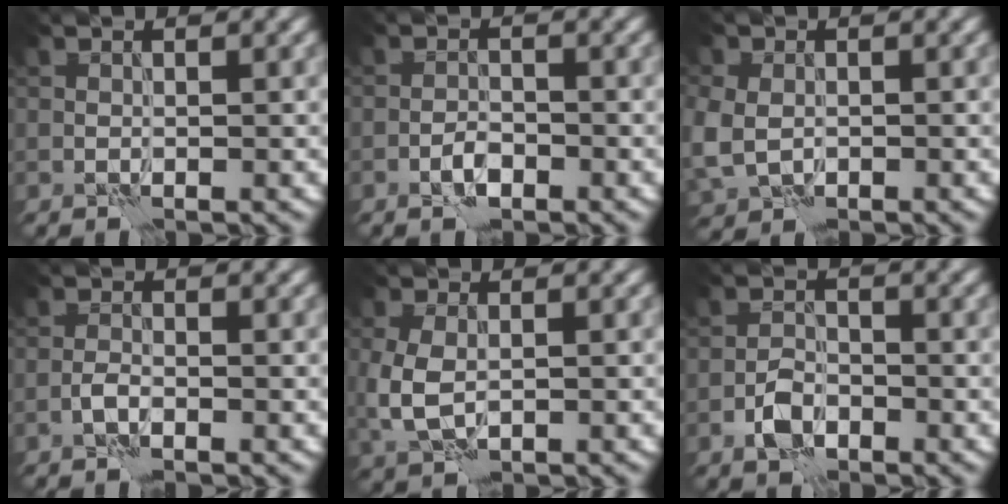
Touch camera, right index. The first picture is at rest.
{"total": 1.7, "force": [-1.0, 0.7, 1.1], "torque": [-0.018, 0.004, -0.022]}
{"total": 5.0, "force": [-0.8, 4.0, 2.9], "torque": [-0.079, -0.012, -0.006]}
{"total": 1.0, "force": [-0.7, 0.2, 0.7], "torque": [-0.018, 0.004, -0.017]}
{"total": 4.0, "force": [-0.3, 2.7, 3.0], "torque": [-0.083, -0.011, -0.004]}
{"total": 2.7, "force": [-1.5, 1.6, 1.6], "torque": [-0.027, 0.006, -0.033]}